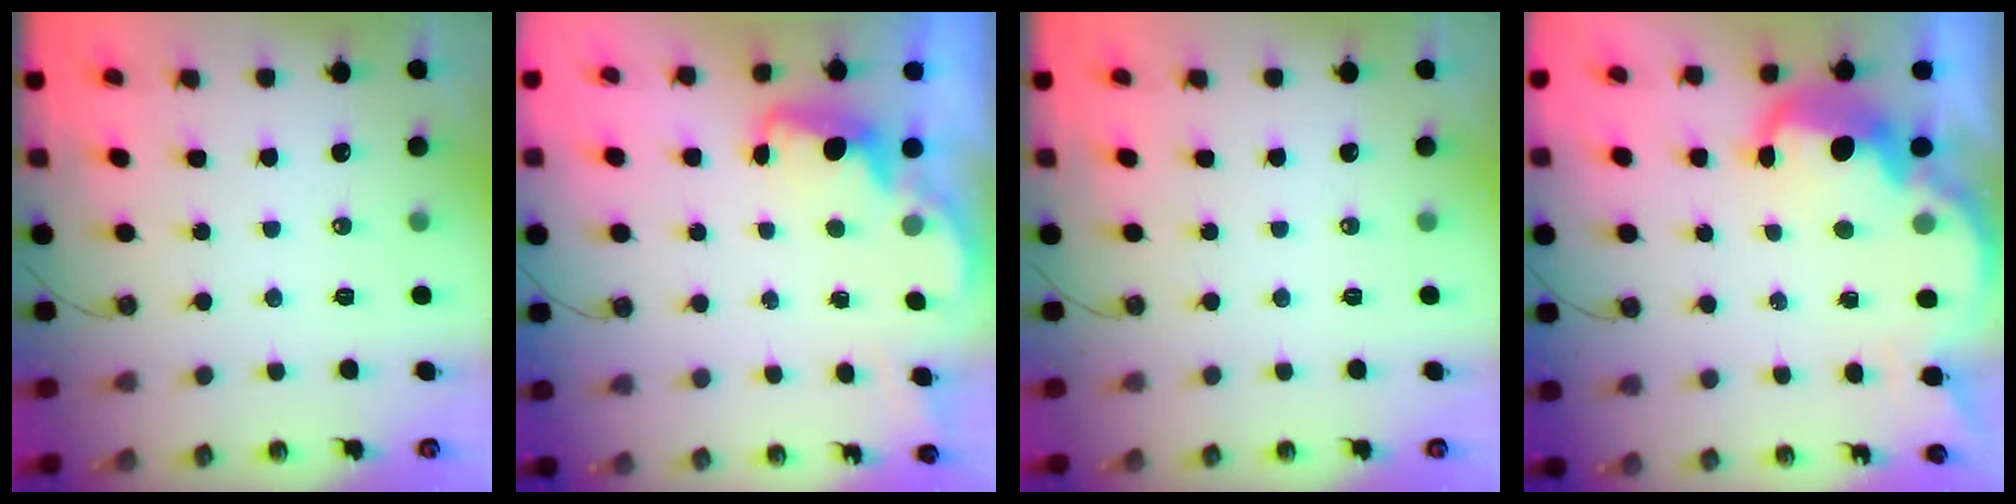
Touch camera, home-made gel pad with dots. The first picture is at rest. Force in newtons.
{"total": 2.2, "press": 2.2, "slide": 0.6}
{"total": 0.0}
{"total": 8.8, "press": 8.8, "slide": 0.5}